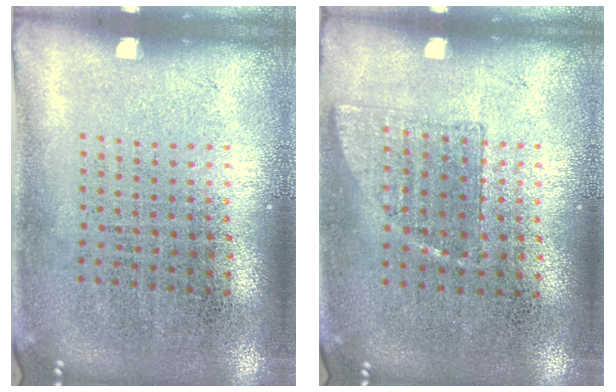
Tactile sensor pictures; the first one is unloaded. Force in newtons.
{"total": 0.7, "press": 0.7, "slide": 0.3}